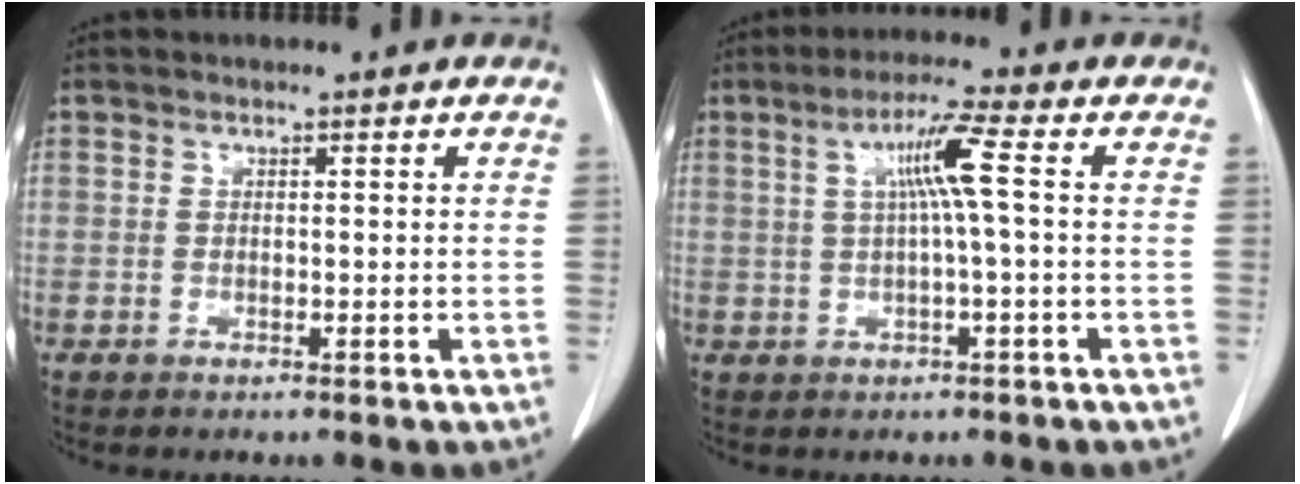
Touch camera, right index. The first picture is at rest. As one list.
[{"total": 6.0, "force": [1.0, -0.8, 5.9], "torque": [-0.110, 0.012, 0.022]}]